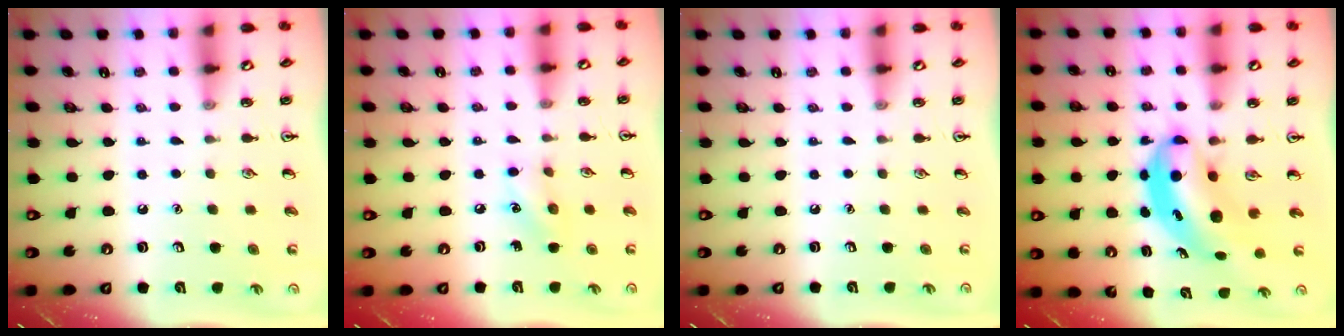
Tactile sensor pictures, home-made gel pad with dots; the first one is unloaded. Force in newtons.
{"total": 6.7, "press": 6.5, "slide": 1.5}
{"total": 0.0}
{"total": 6.8, "press": 6.5, "slide": 1.8}